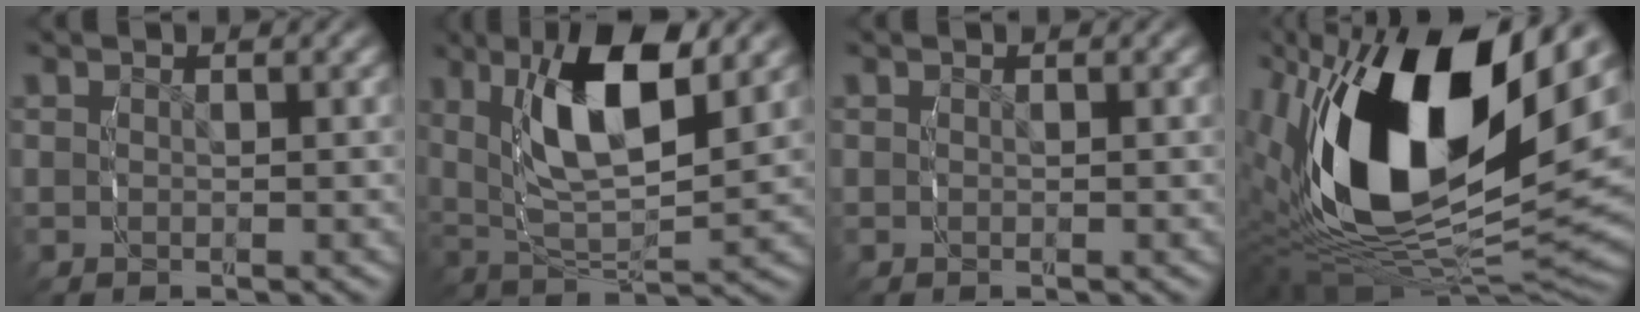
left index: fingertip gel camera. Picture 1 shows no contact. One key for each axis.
{"total": 9.3, "fx": 2.6, "fy": 4.5, "fz": 7.7, "tx": -0.153, "ty": -0.001, "tz": 0.049}
{"total": 0.0}
{"total": 21.5, "fx": 2.4, "fy": 11.9, "fz": 17.7, "tx": -0.344, "ty": -0.015, "tz": 0.042}